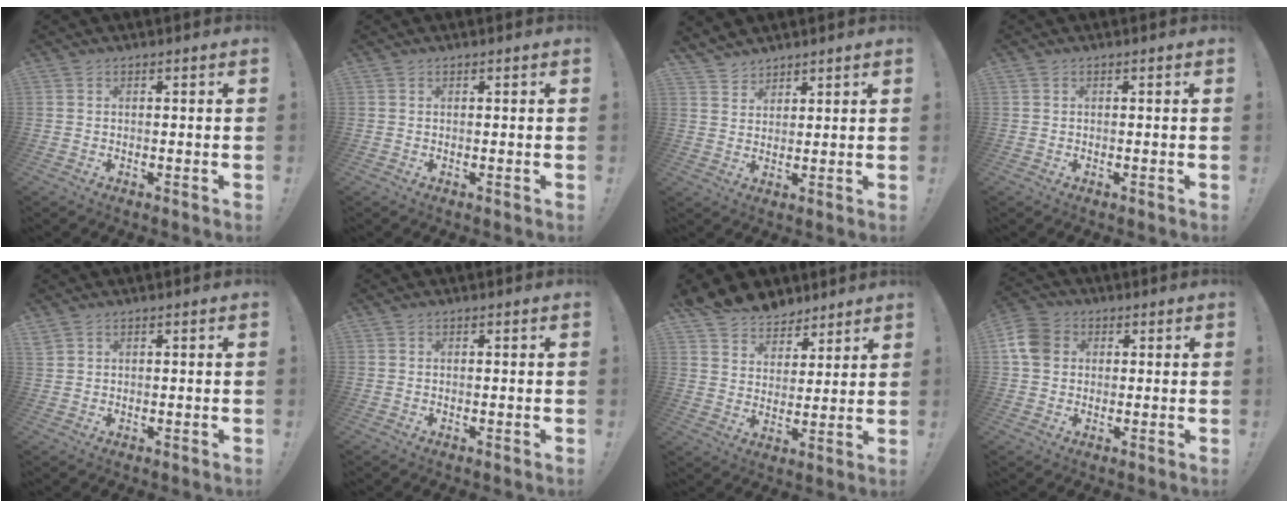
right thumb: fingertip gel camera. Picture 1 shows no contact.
{"total": 0.0}
{"total": 4.7, "force": [4.1, 2.3, 0.1], "torque": [-0.004, -0.033, 0.080]}
{"total": 0.0}
{"total": 1.6, "force": [1.1, 0.9, 0.7], "torque": [-0.016, 0.000, 0.023]}
{"total": 0.0}
{"total": 8.8, "force": [7.0, 5.2, 0.7], "torque": [-0.020, -0.057, 0.140]}
{"total": 8.9, "force": [2.0, 7.3, 4.7], "torque": [-0.083, 0.004, 0.041]}